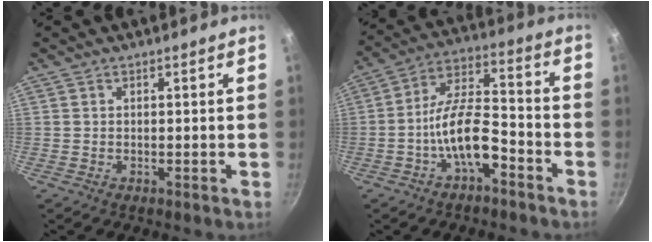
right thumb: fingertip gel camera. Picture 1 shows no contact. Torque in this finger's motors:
{"motor_torque": [1.83, 0.65, 1.57, -1.13, 0.57]}